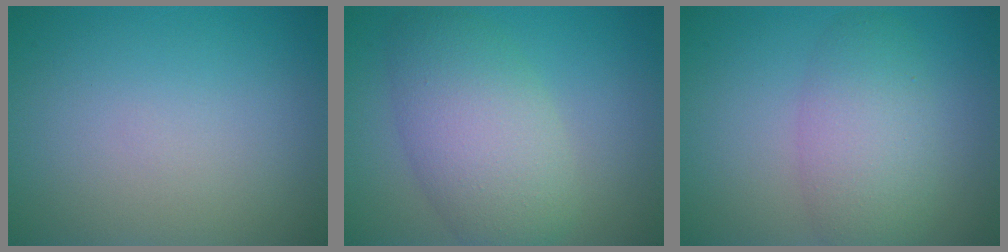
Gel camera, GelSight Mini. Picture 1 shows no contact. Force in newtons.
{"total": 6.5, "press": 6.5, "slide": 0.3}
{"total": 4.6, "press": 4.6, "slide": 0.0}